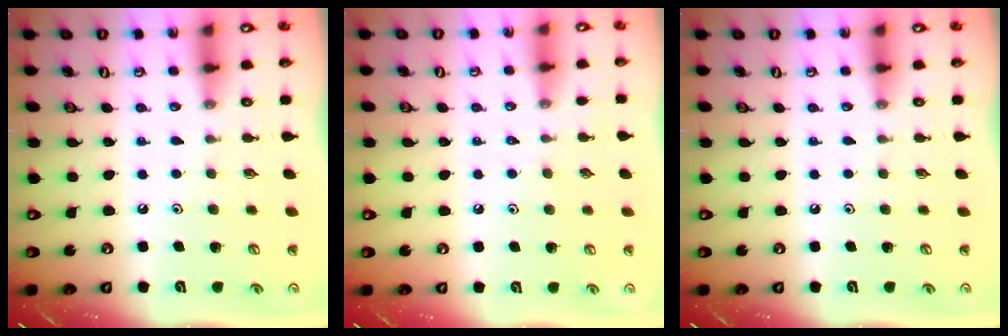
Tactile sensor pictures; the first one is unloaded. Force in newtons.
{"total": 2.3, "press": 2.3, "slide": 0.4}
{"total": 0.0}